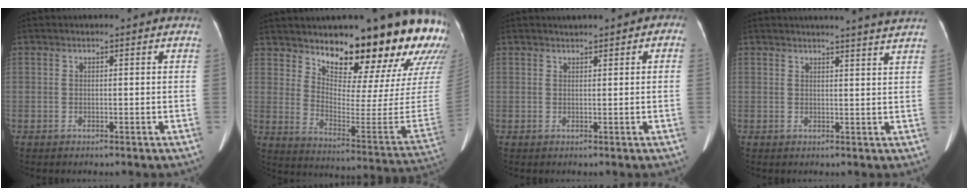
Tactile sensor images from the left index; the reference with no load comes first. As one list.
[{"total": 23.5, "force": [18.2, 3.8, 14.2], "torque": [-0.211, -0.078, 0.242]}, {"total": 1.9, "force": [1.0, 0.8, 1.3], "torque": [-0.020, 0.016, 0.016]}, {"total": 7.8, "force": [7.3, -1.2, 2.7], "torque": [-0.031, -0.004, 0.071]}]